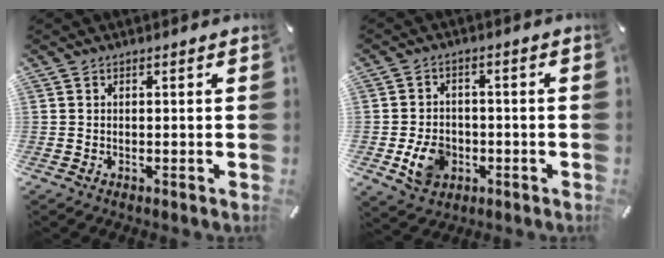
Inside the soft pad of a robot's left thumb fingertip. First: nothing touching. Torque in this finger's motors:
{"motor_torque": [0.84, 1.88, 0.27, -0.05, 0.21]}